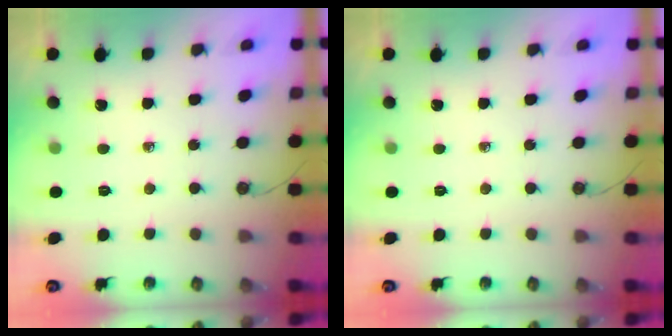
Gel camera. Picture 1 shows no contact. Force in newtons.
{"total": 0.0}